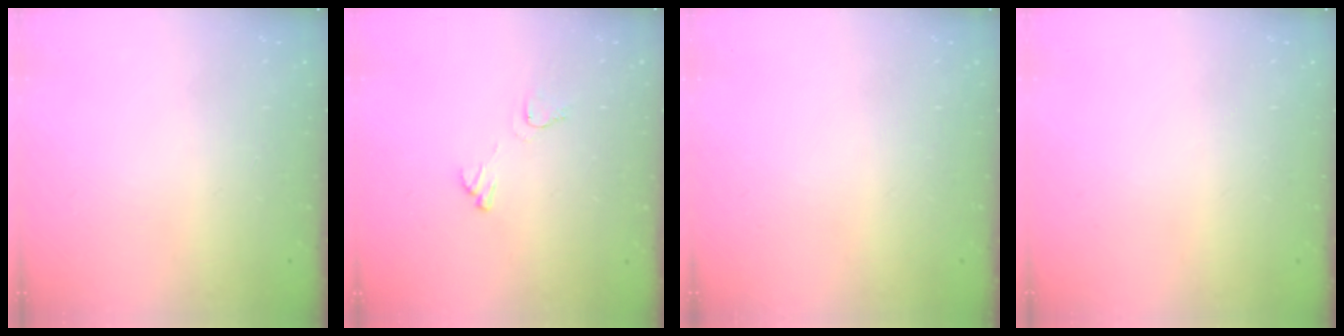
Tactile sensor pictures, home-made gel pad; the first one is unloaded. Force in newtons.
{"total": 5.7, "press": 5.7, "slide": 0.4}
{"total": 0.0}
{"total": 0.0}